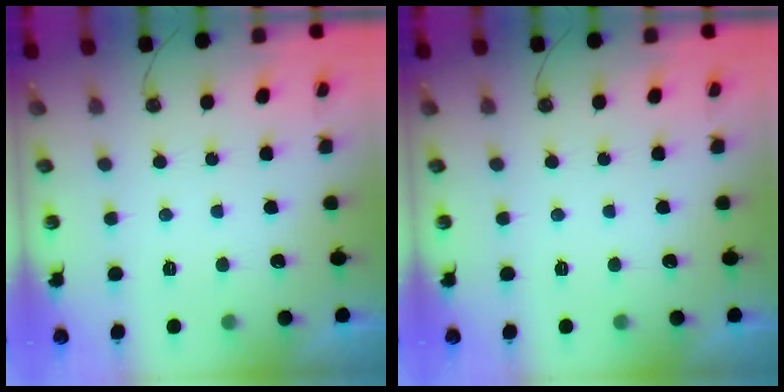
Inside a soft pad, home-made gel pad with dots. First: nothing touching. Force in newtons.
{"total": 0.0}